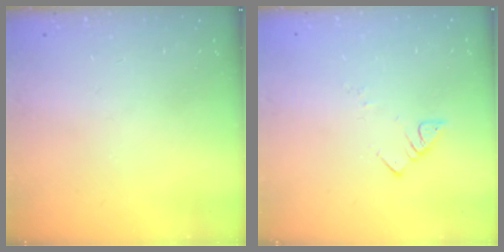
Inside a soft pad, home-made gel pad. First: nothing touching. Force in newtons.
{"total": 3.4, "press": 3.4, "slide": 0.3}